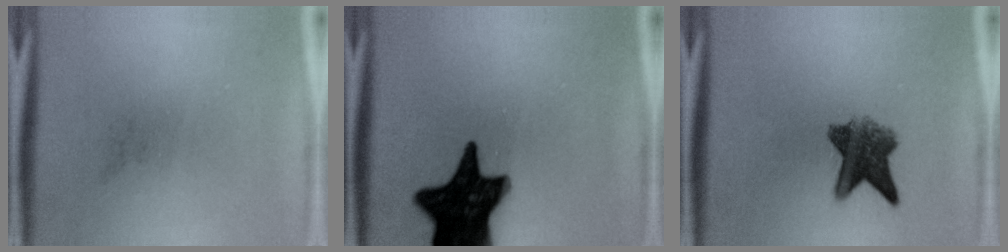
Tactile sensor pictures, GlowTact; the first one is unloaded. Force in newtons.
{"total": 18.7}
{"total": 7.0}